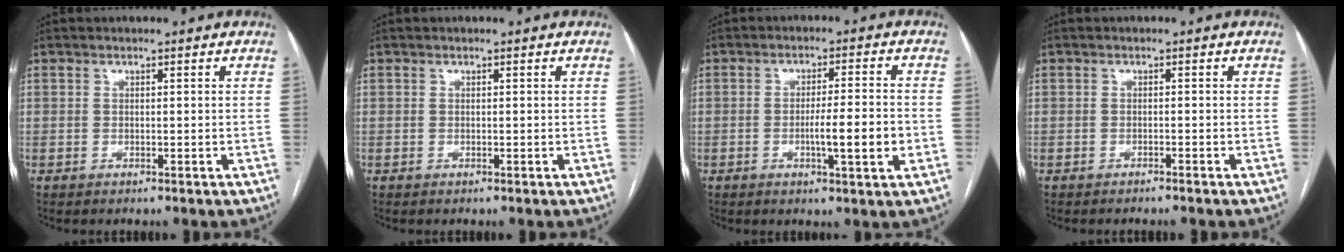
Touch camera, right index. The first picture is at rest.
{"total": 0.0}
{"total": 7.0, "force": [-1.7, 0.2, 6.8], "torque": [-0.106, 0.000, -0.024]}
{"total": 1.5, "force": [-1.3, -0.3, 0.6], "torque": [-0.009, 0.002, -0.017]}